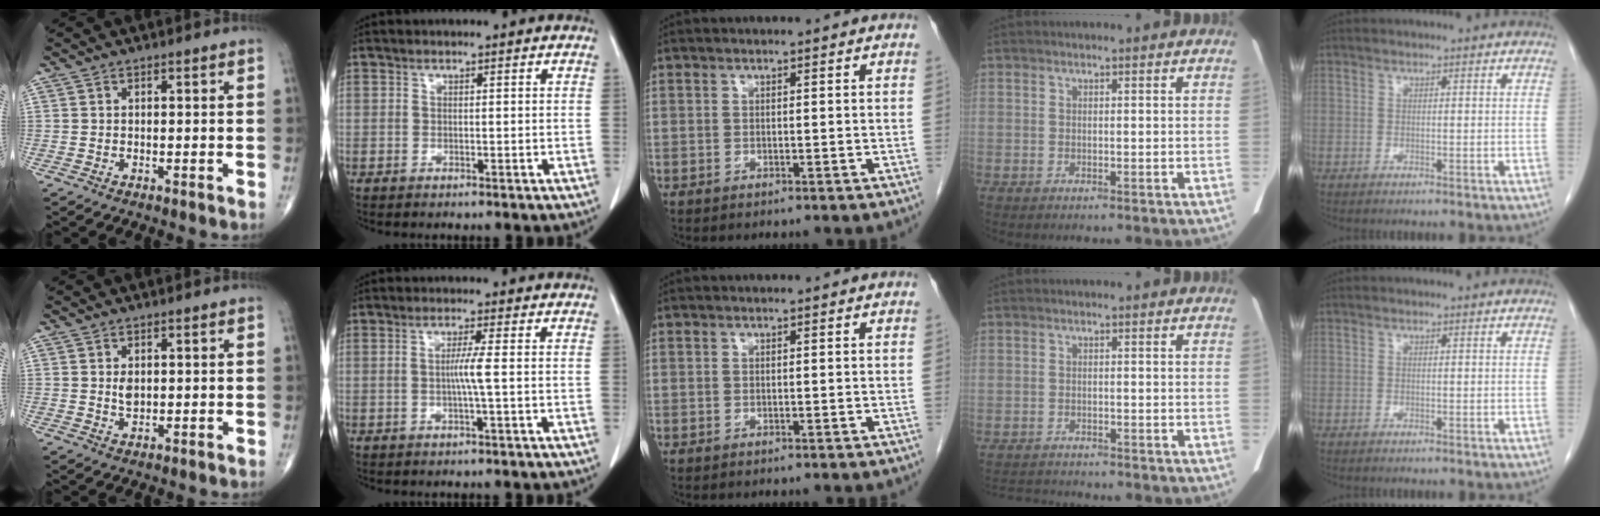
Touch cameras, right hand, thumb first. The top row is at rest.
{"thumb": {"total": 2.0, "force": [0.4, 1.2, 1.5], "torque": [-0.024, -0.005, 0.009]}, "index": {"total": 2.8, "force": [-0.3, -0.7, 2.7], "torque": [-0.052, -0.002, -0.007]}, "ring": {"total": 4.3, "force": [-4.2, 0.4, 0.7], "torque": [-0.014, -0.011, -0.064]}}